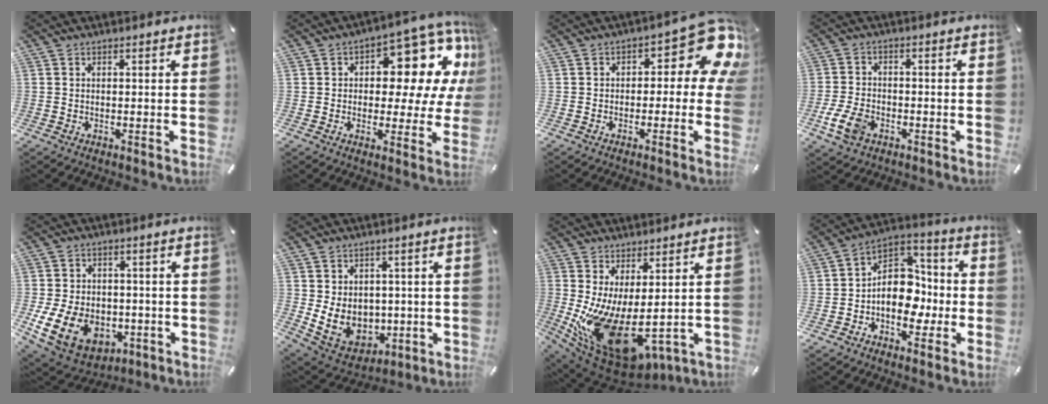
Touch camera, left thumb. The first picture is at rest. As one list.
[{"total": 14.2, "force": [6.5, 7.7, 10.0], "torque": [-0.126, -0.055, 0.107]}, {"total": 12.3, "force": [4.2, 6.1, 9.8], "torque": [-0.113, -0.035, 0.069]}, {"total": 7.2, "force": [-3.2, 4.7, 4.3], "torque": [-0.103, 0.009, -0.059]}, {"total": 13.7, "force": [-3.4, 10.3, 8.4], "torque": [-0.171, 0.011, -0.053]}, {"total": 9.4, "force": [1.1, 8.6, 3.8], "torque": [-0.087, -0.025, 0.031]}, {"total": 16.5, "force": [-3.4, 8.5, 13.8], "torque": [-0.242, -0.029, -0.029]}, {"total": 12.7, "force": [-2.7, 9.8, 7.6], "torque": [-0.124, 0.007, -0.049]}]